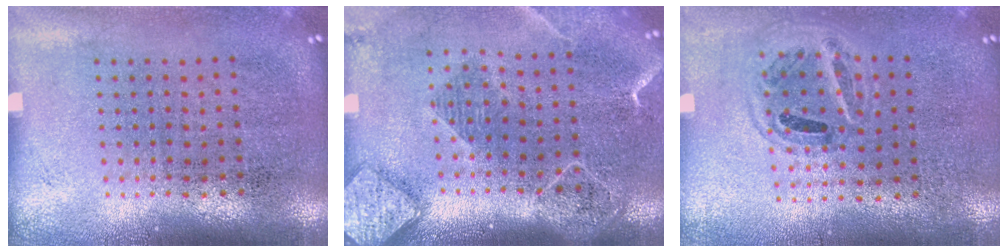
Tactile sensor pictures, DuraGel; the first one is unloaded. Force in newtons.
{"total": 2.1, "press": 1.9, "slide": 0.9}
{"total": 0.9, "press": 0.9, "slide": 0.3}